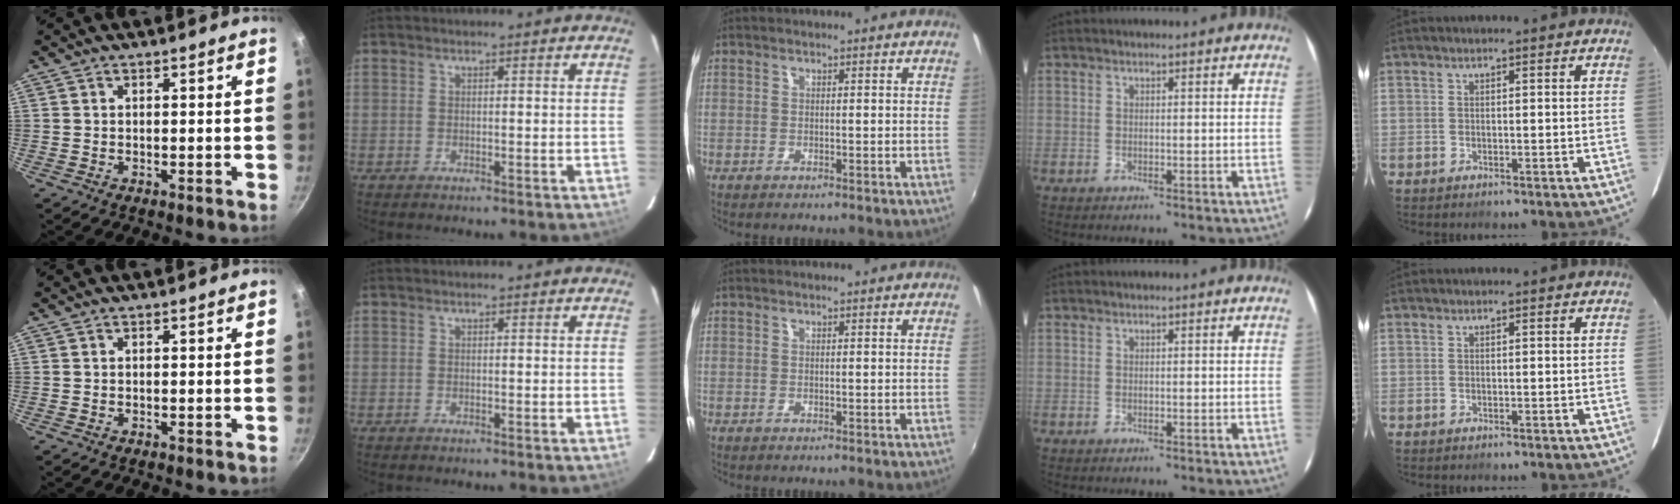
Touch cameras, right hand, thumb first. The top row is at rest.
{}